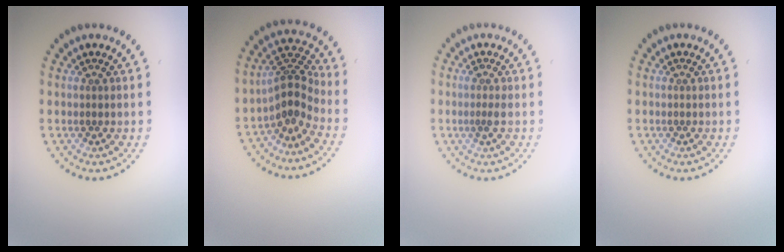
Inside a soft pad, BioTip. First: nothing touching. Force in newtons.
{"total": 3.3, "press": 2.3, "slide": 2.4}
{"total": 1.0, "press": 0.8, "slide": 0.7}
{"total": 0.0}